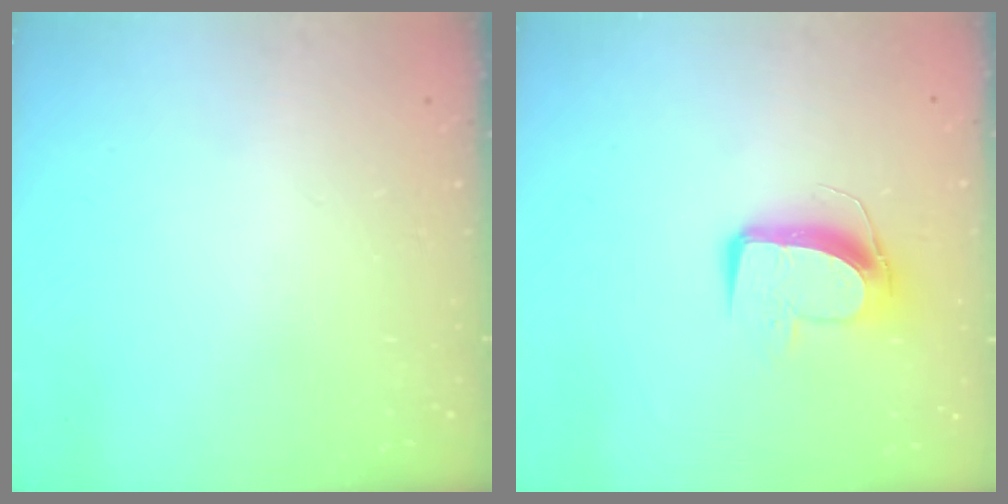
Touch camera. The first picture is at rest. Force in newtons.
{"total": 9.8, "press": 9.8, "slide": 1.0}